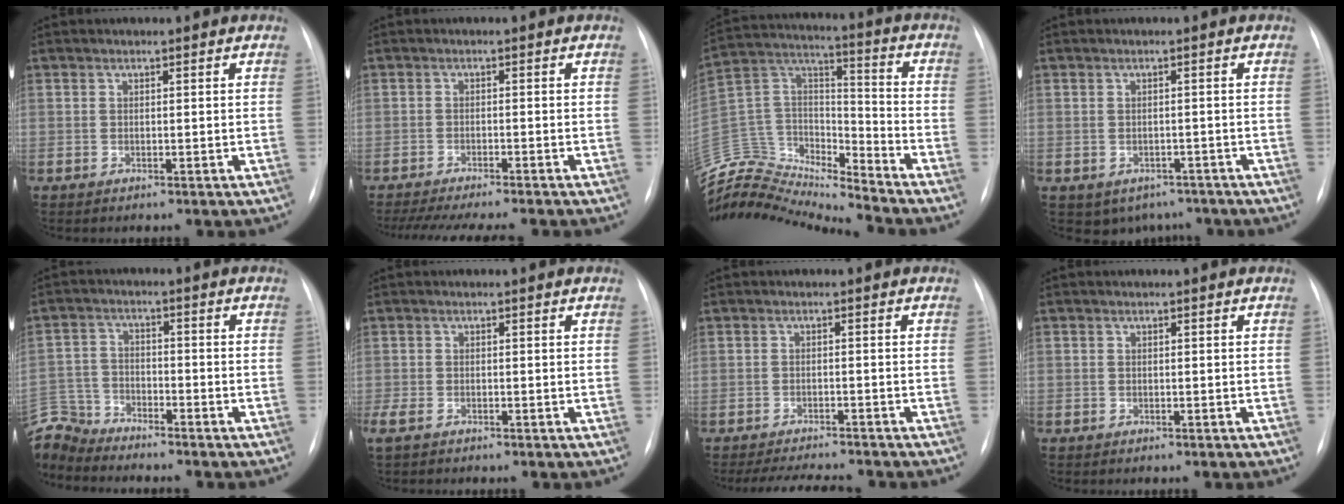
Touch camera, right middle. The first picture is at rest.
{"total": 13.2, "force": [-11.5, 1.2, 6.4], "torque": [-0.094, -0.015, -0.158]}
{"total": 18.6, "force": [-18.3, 1.0, 3.1], "torque": [-0.061, 0.064, -0.330]}
{"total": 4.6, "force": [-3.2, 3.2, 1.0], "torque": [-0.001, 0.011, -0.037]}
{"total": 8.2, "force": [-8.1, 1.3, 0.0], "torque": [-0.013, 0.008, -0.165]}
{"total": 3.3, "force": [-2.3, 1.4, 1.9], "torque": [-0.041, -0.008, -0.038]}
{"total": 8.2, "force": [-7.6, 0.8, 3.0], "torque": [-0.045, -0.007, -0.109]}
{"total": 0.5, "force": [-0.4, 0.4, 0.0], "torque": [-0.007, 0.002, -0.006]}